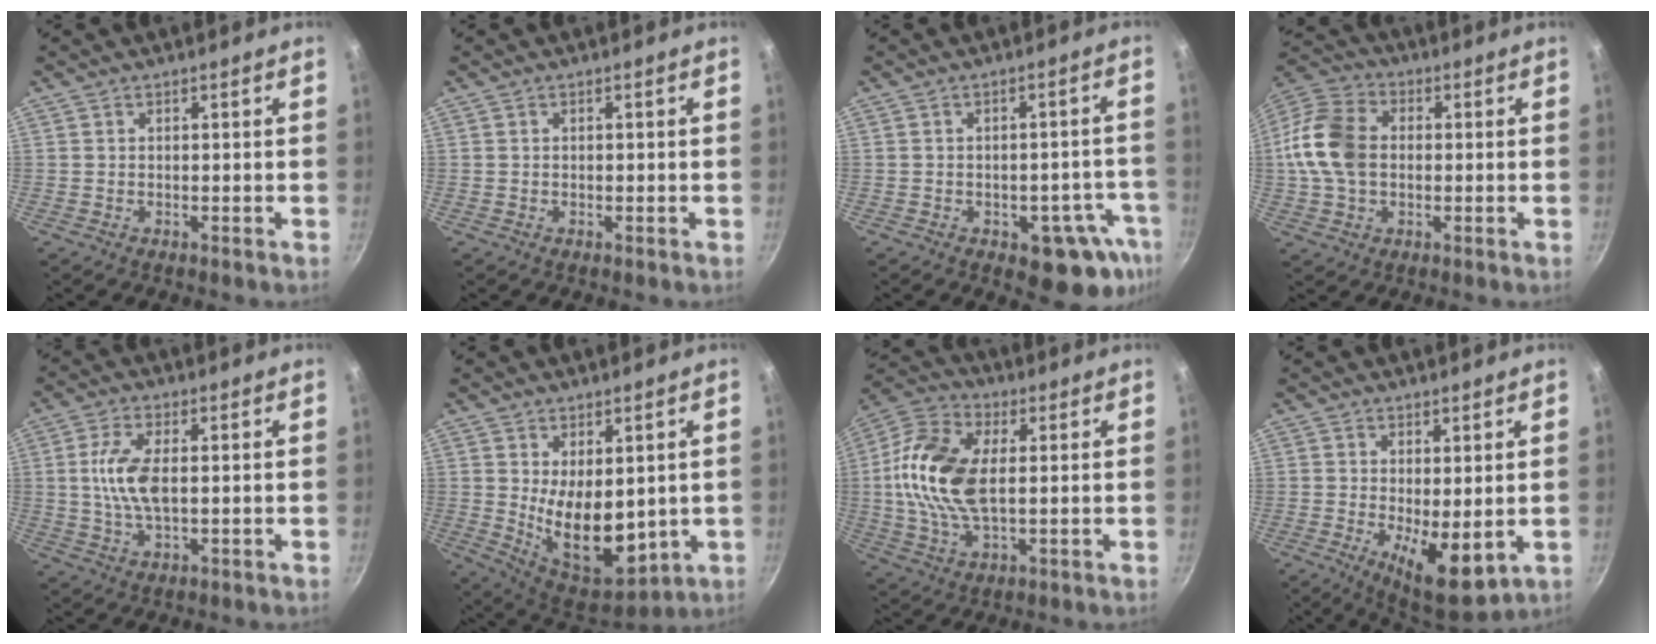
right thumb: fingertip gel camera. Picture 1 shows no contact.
{"total": 0.0}
{"total": 10.7, "force": [-4.8, 6.1, 7.4], "torque": [-0.023, 0.031, -0.053]}
{"total": 13.6, "force": [0.3, 9.6, 9.5], "torque": [-0.177, 0.022, -0.011]}
{"total": 8.3, "force": [0.7, 3.6, 7.4], "torque": [-0.152, 0.002, 0.012]}
{"total": 14.2, "force": [0.5, 8.1, 11.6], "torque": [-0.146, -0.041, 0.035]}
{"total": 16.3, "force": [1.4, 8.9, 13.6], "torque": [-0.263, 0.013, 0.014]}
{"total": 9.3, "force": [-0.7, 3.7, 8.5], "torque": [-0.112, -0.019, 0.002]}